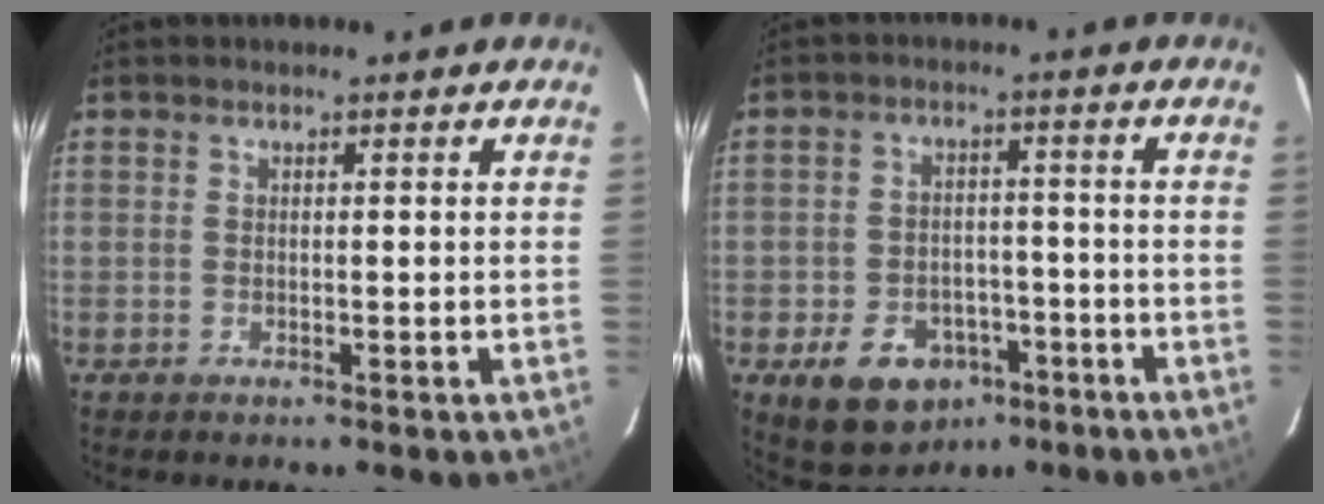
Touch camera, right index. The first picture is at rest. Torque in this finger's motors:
{"motor_torque": [0.97, -0.74, 0.21, 0.06]}